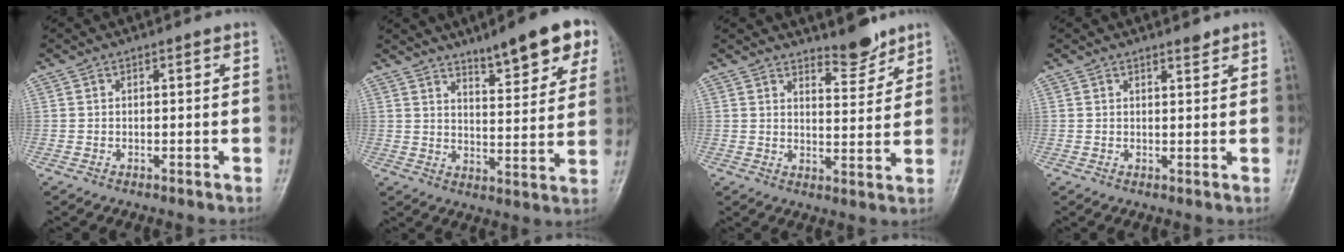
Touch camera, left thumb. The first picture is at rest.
{"total": 13.3, "force": [8.6, 3.4, 9.5], "torque": [-0.100, -0.036, 0.122]}
{"total": 5.3, "force": [4.7, 1.5, 2.0], "torque": [-0.014, -0.045, 0.077]}
{"total": 1.4, "force": [1.2, 0.4, 0.5], "torque": [-0.004, -0.010, 0.018]}